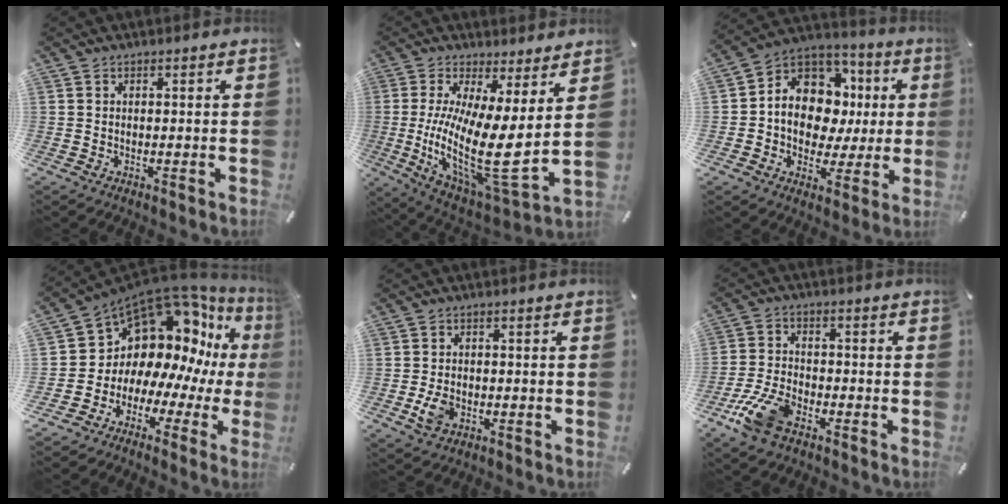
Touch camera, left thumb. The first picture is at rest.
{"total": 18.7, "force": [0.7, 5.0, 18.0], "torque": [-0.352, -0.053, 0.018]}
{"total": 13.1, "force": [1.8, 11.3, 6.3], "torque": [-0.111, -0.019, 0.043]}
{"total": 13.6, "force": [7.0, 9.8, 6.3], "torque": [-0.116, -0.100, 0.132]}
{"total": 4.7, "force": [-1.3, 3.3, 3.1], "torque": [-0.063, -0.003, -0.027]}
{"total": 10.0, "force": [-5.5, 5.4, 6.3], "torque": [-0.136, 0.019, -0.101]}